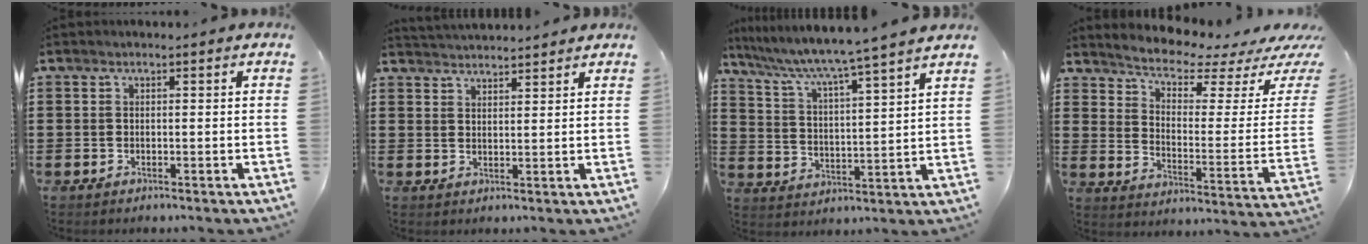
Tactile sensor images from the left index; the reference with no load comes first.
{"total": 2.7, "force": [2.7, -0.3, -0.2], "torque": [-0.004, -0.009, 0.051]}
{"total": 4.8, "force": [4.2, -1.0, 2.2], "torque": [-0.065, -0.040, 0.060]}
{"total": 4.8, "force": [4.2, 0.5, 2.1], "torque": [-0.058, -0.041, 0.066]}